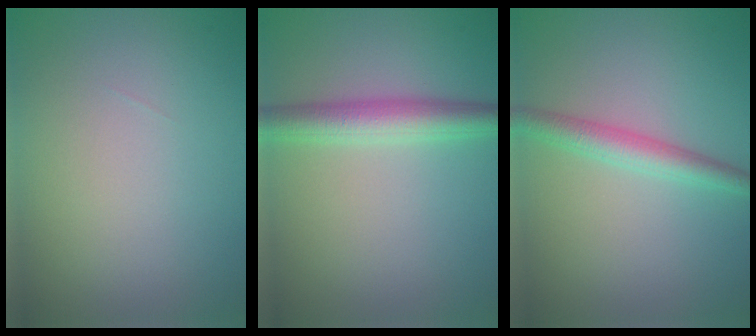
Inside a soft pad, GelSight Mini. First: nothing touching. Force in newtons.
{"total": 3.9, "press": 3.9, "slide": 0.1}
{"total": 2.9, "press": 2.9, "slide": 0.1}